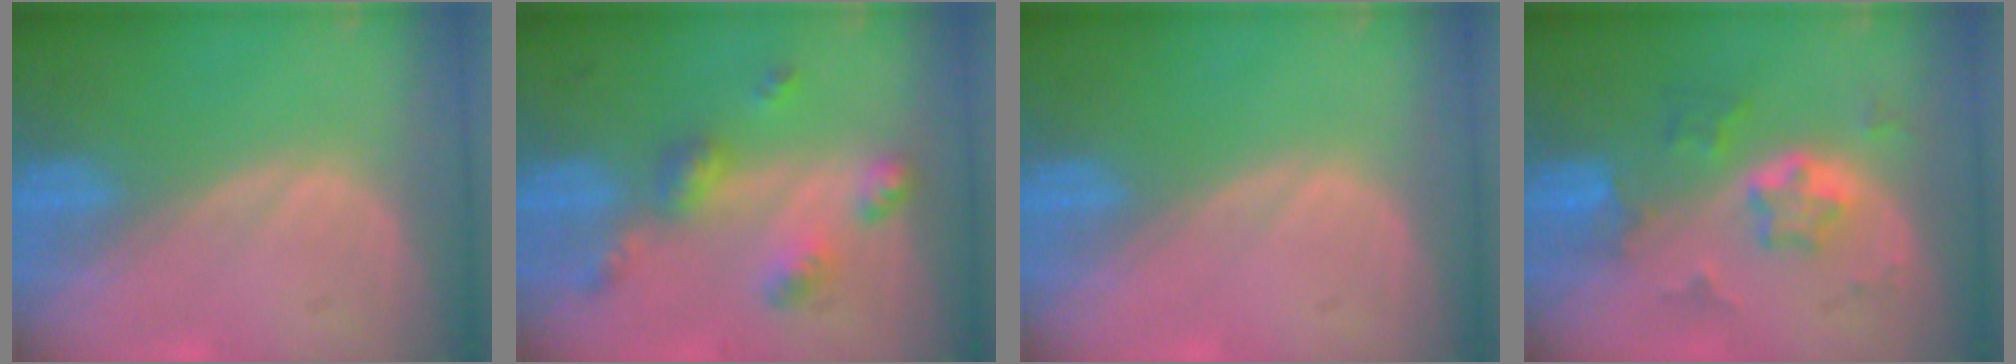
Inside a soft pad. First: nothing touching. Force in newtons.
{"total": 6.3, "press": 5.6, "slide": 3.0}
{"total": 0.0}
{"total": 5.9, "press": 5.4, "slide": 2.5}